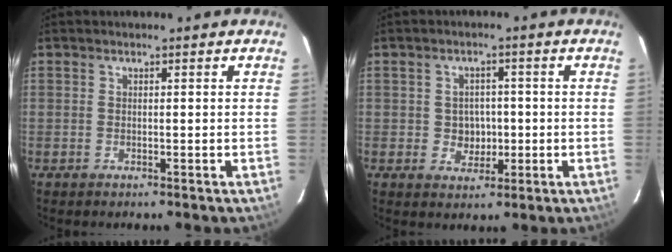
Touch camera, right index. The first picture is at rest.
{"total": 4.2, "force": [-0.5, 3.9, 1.6], "torque": [-0.030, 0.008, 0.002]}